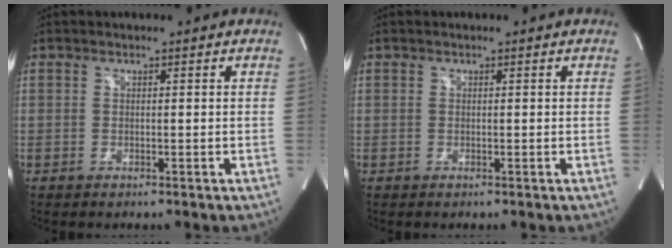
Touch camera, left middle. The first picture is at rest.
{"total": 0.0}